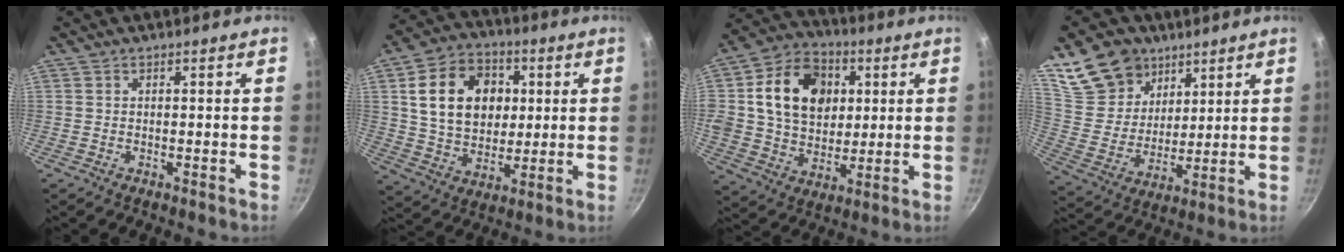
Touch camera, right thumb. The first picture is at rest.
{"total": 17.2, "force": [3.5, 13.0, 10.7], "torque": [-0.152, 0.007, 0.059]}
{"total": 18.0, "force": [3.8, 14.4, 10.1], "torque": [-0.143, 0.011, 0.061]}
{"total": 15.5, "force": [9.3, 10.9, 5.9], "torque": [-0.076, -0.045, 0.183]}